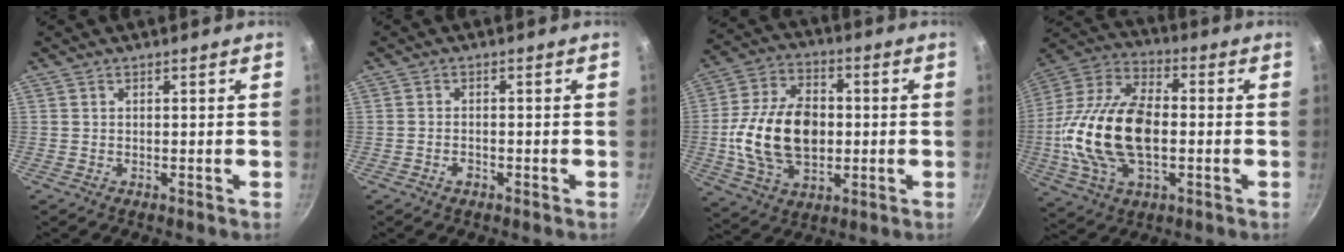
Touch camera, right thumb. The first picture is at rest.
{"total": 1.6, "force": [-0.9, 0.9, 0.9], "torque": [-0.017, 0.011, -0.017]}
{"total": 18.3, "force": [-0.9, 12.2, 13.6], "torque": [-0.226, 0.017, -0.016]}
{"total": 22.4, "force": [-1.8, 12.9, 18.2], "torque": [-0.347, 0.033, -0.038]}